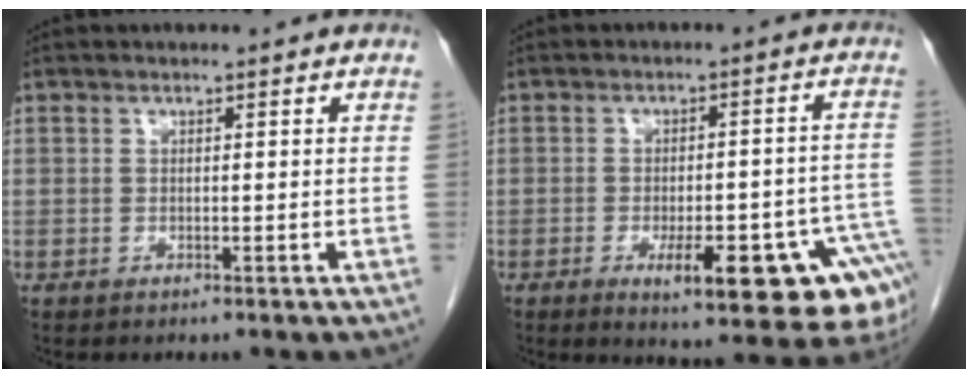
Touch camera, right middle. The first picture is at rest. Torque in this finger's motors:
{"motor_torque": [1.19, -0.94, 0.63, 0.09]}